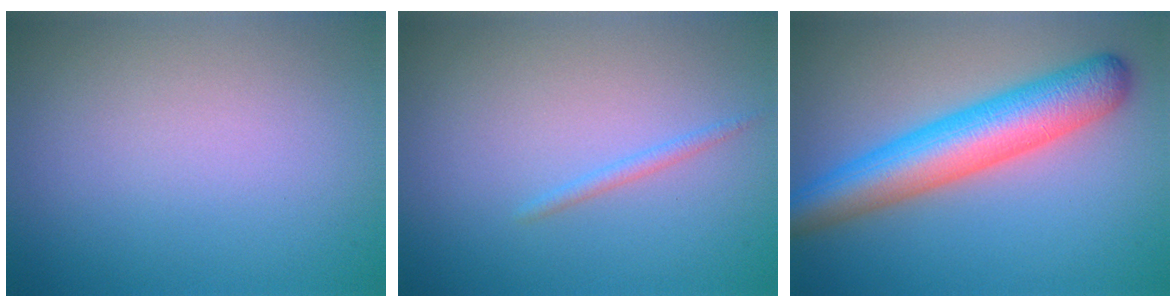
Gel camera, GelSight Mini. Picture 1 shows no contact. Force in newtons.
{"total": 0.8, "press": 0.8, "slide": 0.1}
{"total": 7.6, "press": 7.6, "slide": 0.2}